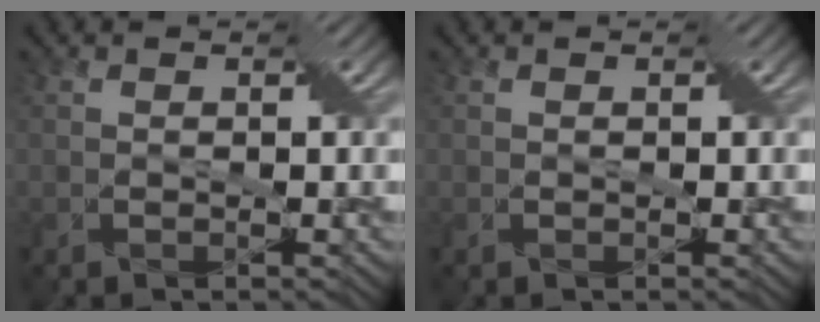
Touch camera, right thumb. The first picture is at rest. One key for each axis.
{"total": 0.0}